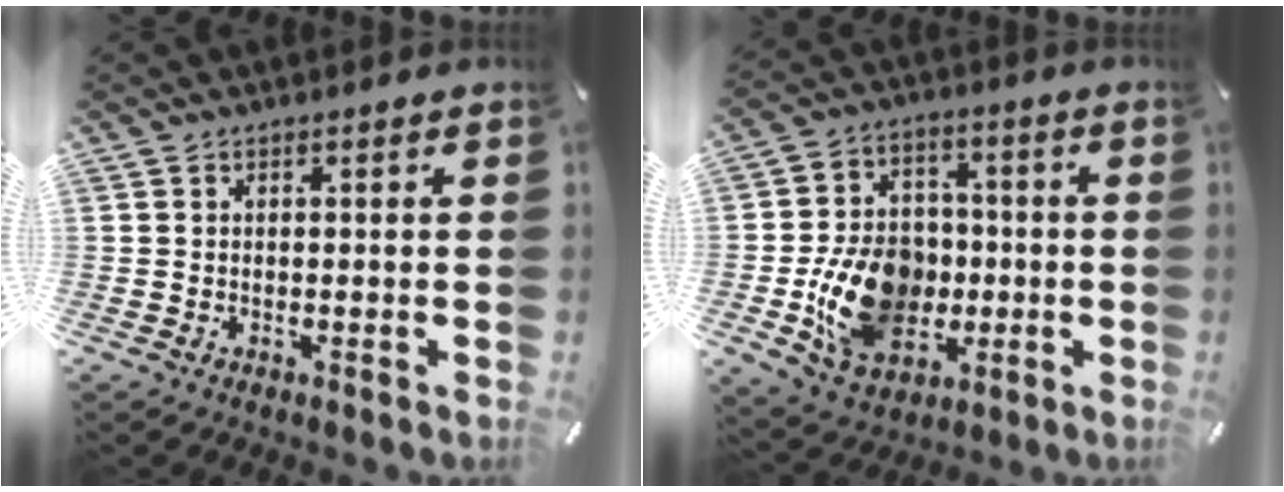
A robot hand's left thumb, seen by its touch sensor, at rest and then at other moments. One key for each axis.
{"total": 16.2, "fx": -3.4, "fy": 12.5, "fz": 9.7, "tx": -0.189, "ty": 0.017, "tz": -0.054}